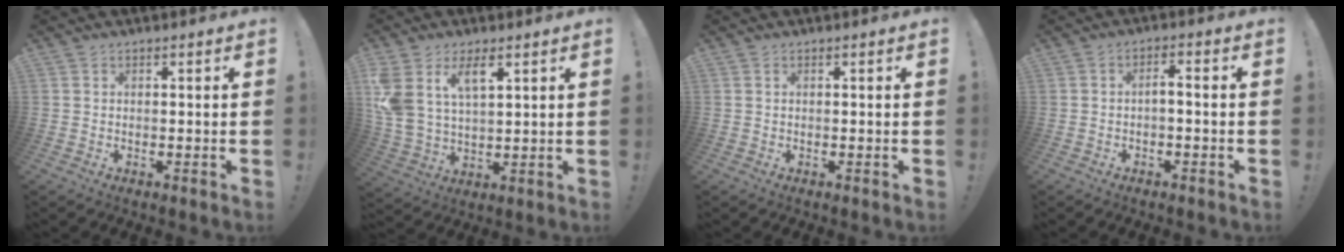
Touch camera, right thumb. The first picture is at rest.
{"total": 10.0, "force": [5.8, 5.2, 6.3], "torque": [-0.136, -0.025, 0.108]}
{"total": 0.0}
{"total": 2.5, "force": [-1.6, 0.3, 1.9], "torque": [-0.032, 0.005, -0.031]}